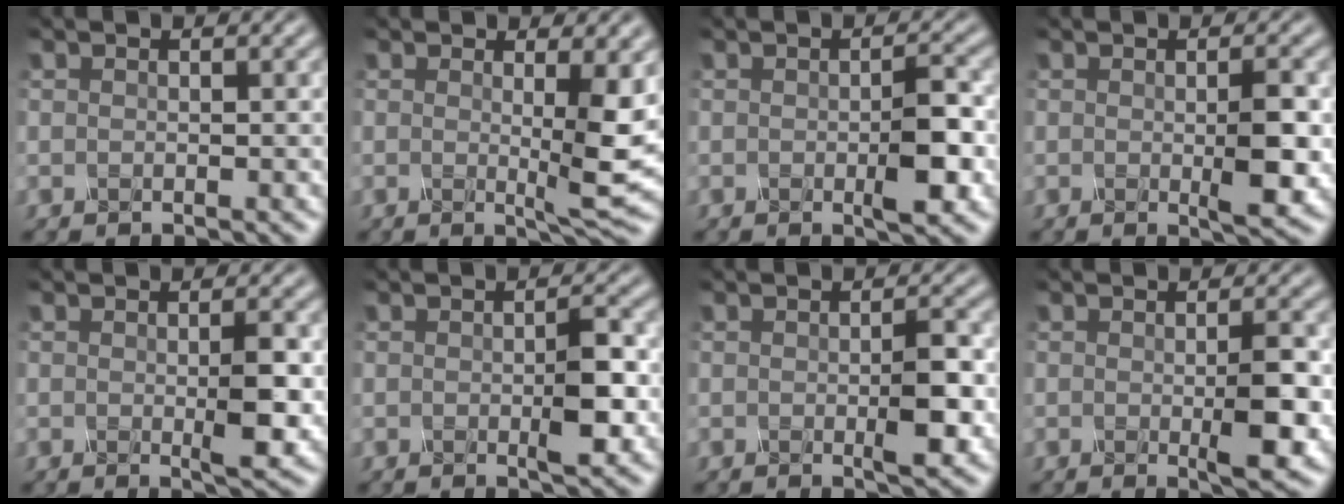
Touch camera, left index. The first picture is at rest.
{"total": 5.2, "force": [0.1, 0.7, 5.2], "torque": [-0.087, -0.007, 0.009]}
{"total": 3.2, "force": [-0.8, 0.4, 3.0], "torque": [-0.063, 0.000, -0.011]}
{"total": 3.3, "force": [-0.5, 0.4, 3.2], "torque": [-0.064, -0.003, -0.003]}
{"total": 3.0, "force": [-0.3, 0.3, 2.9], "torque": [-0.059, -0.002, -0.001]}
{"total": 2.8, "force": [-0.6, 0.3, 2.8], "torque": [-0.059, 0.000, -0.007]}
{"total": 2.9, "force": [-0.6, 0.3, 2.8], "torque": [-0.058, 0.000, -0.007]}
{"total": 3.8, "force": [-0.7, 0.5, 3.7], "torque": [-0.071, -0.005, -0.005]}